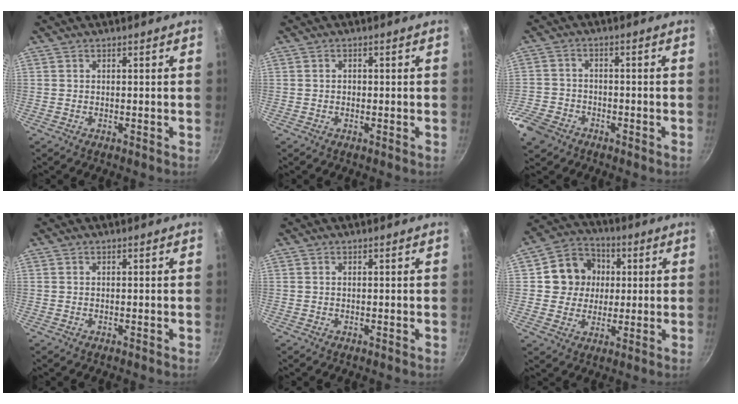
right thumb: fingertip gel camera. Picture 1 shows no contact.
{"total": 0.6, "force": [-0.1, 0.6, 0.3], "torque": [0.000, 0.002, -0.004]}
{"total": 7.3, "force": [-4.7, 4.9, 2.7], "torque": [-0.060, 0.014, -0.090]}
{"total": 0.0}
{"total": 0.0}
{"total": 11.5, "force": [1.4, 10.5, 4.6], "torque": [-0.035, 0.011, 0.019]}